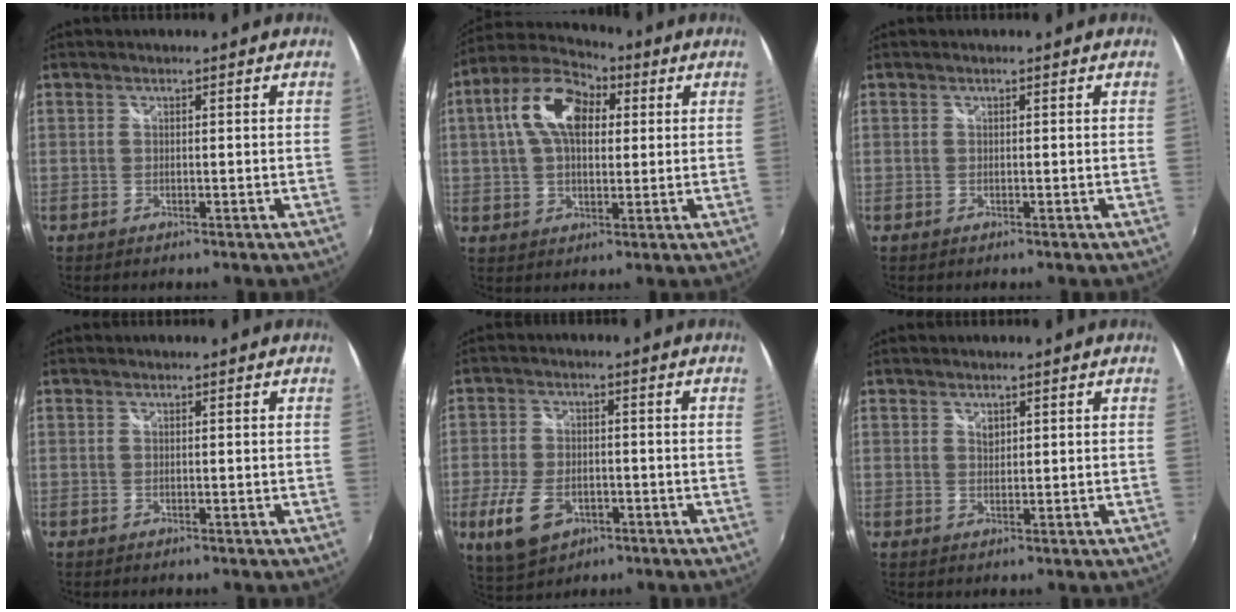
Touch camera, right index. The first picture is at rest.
{"total": 13.4, "force": [3.6, 7.8, 10.2], "torque": [-0.193, 0.034, 0.054]}
{"total": 0.0}
{"total": 0.0}
{"total": 10.4, "force": [-4.6, 6.3, 6.9], "torque": [-0.164, -0.019, -0.077]}
{"total": 1.2, "force": [0.7, 0.9, 0.5], "torque": [-0.005, 0.002, 0.012]}